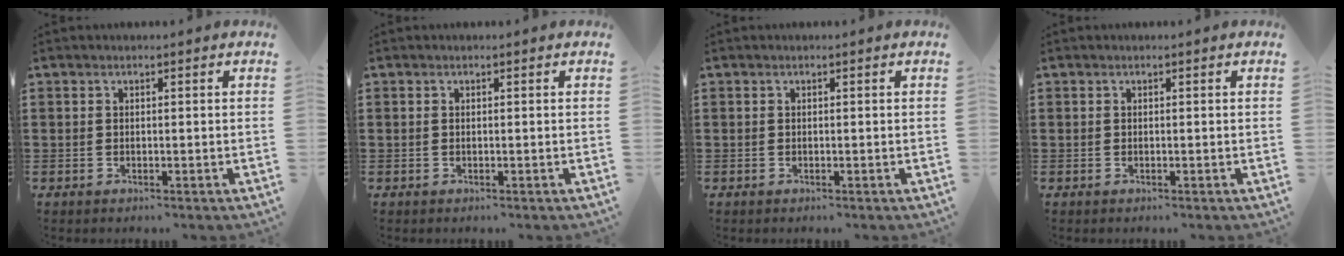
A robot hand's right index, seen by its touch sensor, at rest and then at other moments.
{"total": 0.0}
{"total": 0.0}
{"total": 0.0}